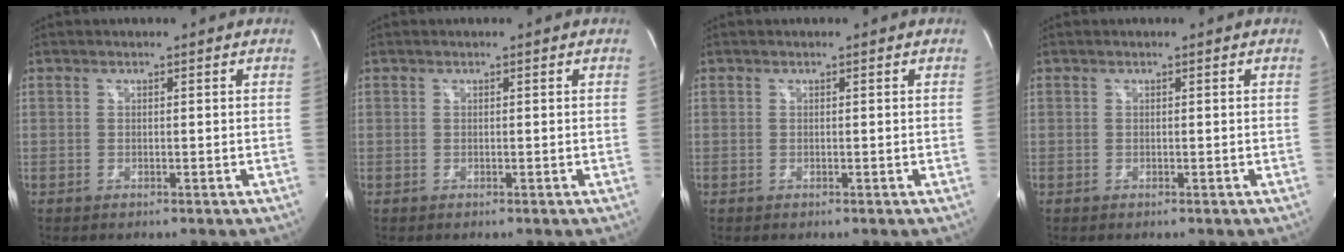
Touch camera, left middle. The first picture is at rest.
{"total": 0.0}
{"total": 0.0}
{"total": 0.0}